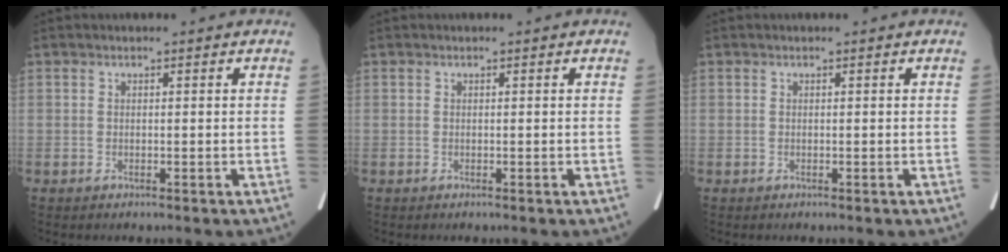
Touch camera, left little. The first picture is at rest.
{"total": 0.0}
{"total": 0.0}